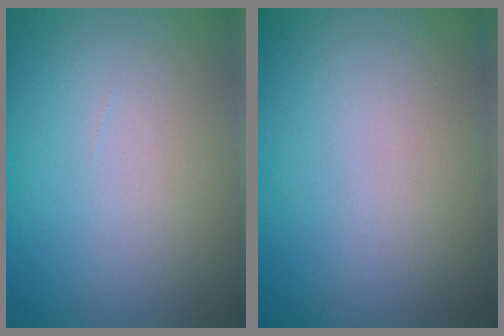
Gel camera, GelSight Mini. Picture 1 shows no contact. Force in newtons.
{"total": 0.0}